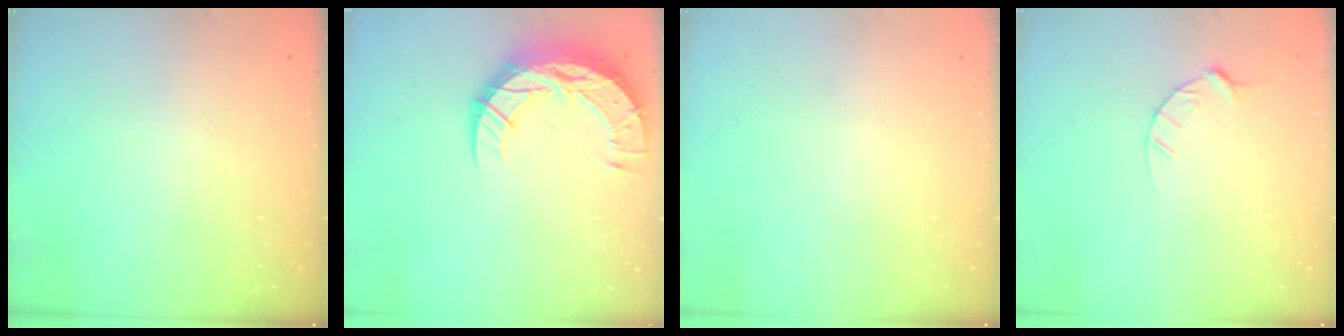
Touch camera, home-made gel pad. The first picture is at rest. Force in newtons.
{"total": 15.0, "press": 14.9, "slide": 1.2}
{"total": 0.0}
{"total": 3.8, "press": 3.8, "slide": 0.4}